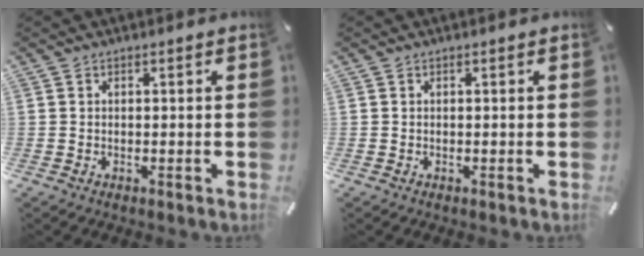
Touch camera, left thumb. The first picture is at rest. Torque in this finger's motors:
{"motor_torque": [0.00, 0.00, -0.01, 0.07, 0.00]}